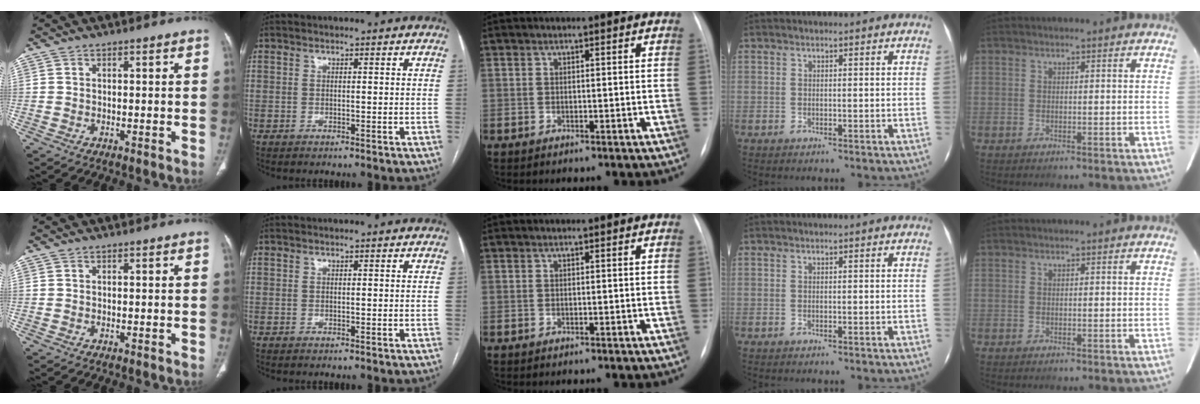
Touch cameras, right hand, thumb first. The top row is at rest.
{}